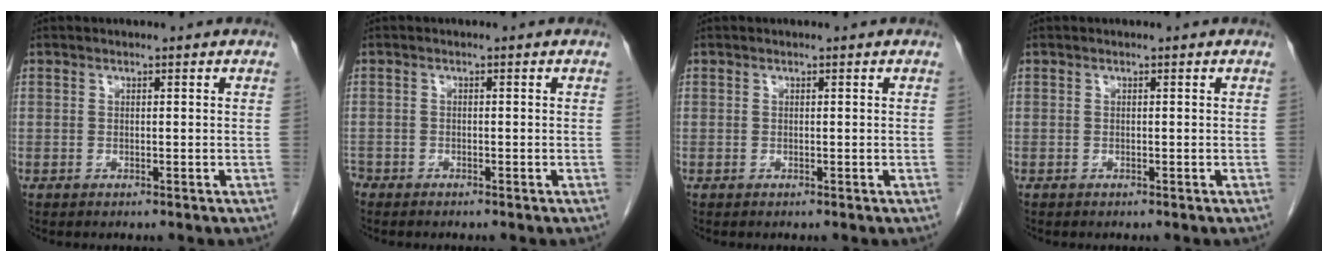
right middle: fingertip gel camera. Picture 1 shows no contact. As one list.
[{"total": 1.5, "force": [-1.4, 0.7, 0.2], "torque": [-0.004, 0.000, -0.023]}, {"total": 0.0}, {"total": 0.0}]